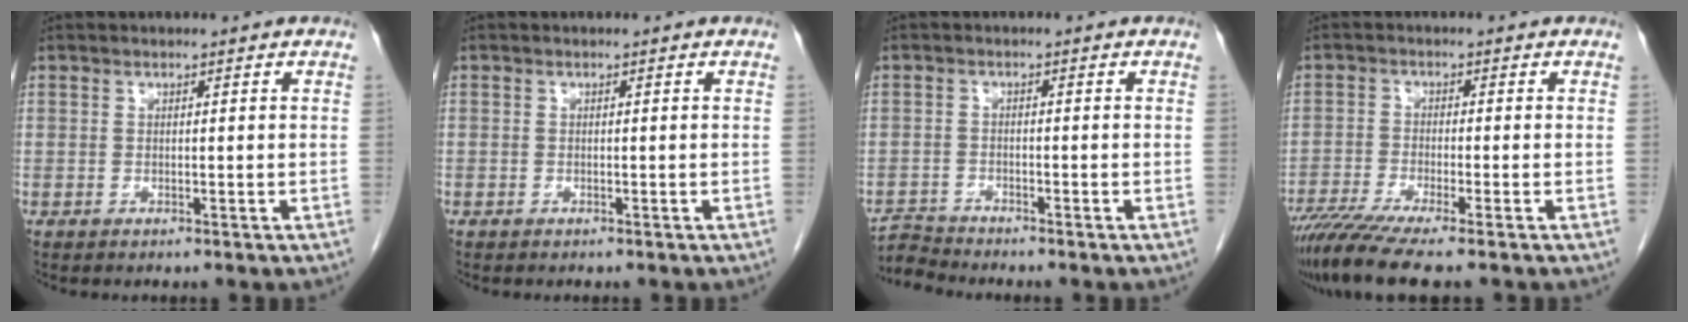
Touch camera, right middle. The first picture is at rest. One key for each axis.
{"total": 0.0}
{"total": 3.1, "fx": -2.9, "fy": -0.9, "fz": -0.9, "tx": 0.019, "ty": -0.015, "tz": -0.053}
{"total": 8.4, "fx": -6.6, "fy": -0.3, "fz": 5.1, "tx": -0.086, "ty": -0.024, "tz": -0.114}